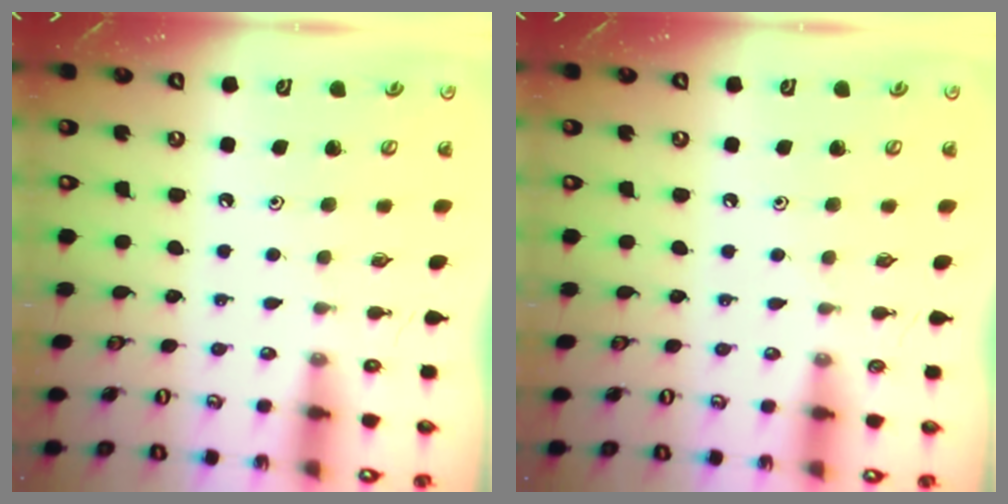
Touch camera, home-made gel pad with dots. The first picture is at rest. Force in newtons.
{"total": 2.7, "press": 2.7, "slide": 0.4}